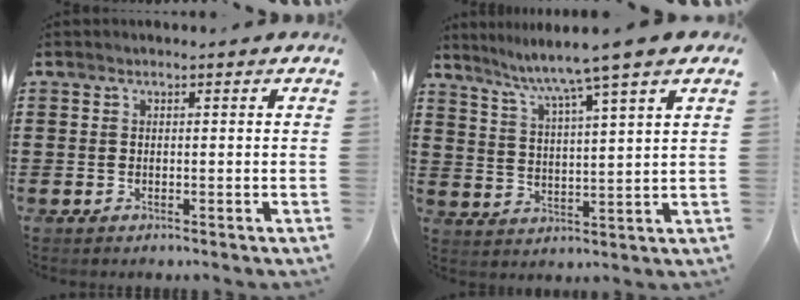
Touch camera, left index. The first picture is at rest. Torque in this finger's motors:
{"motor_torque": [1.09, -1.04, 0.69, 0.21]}